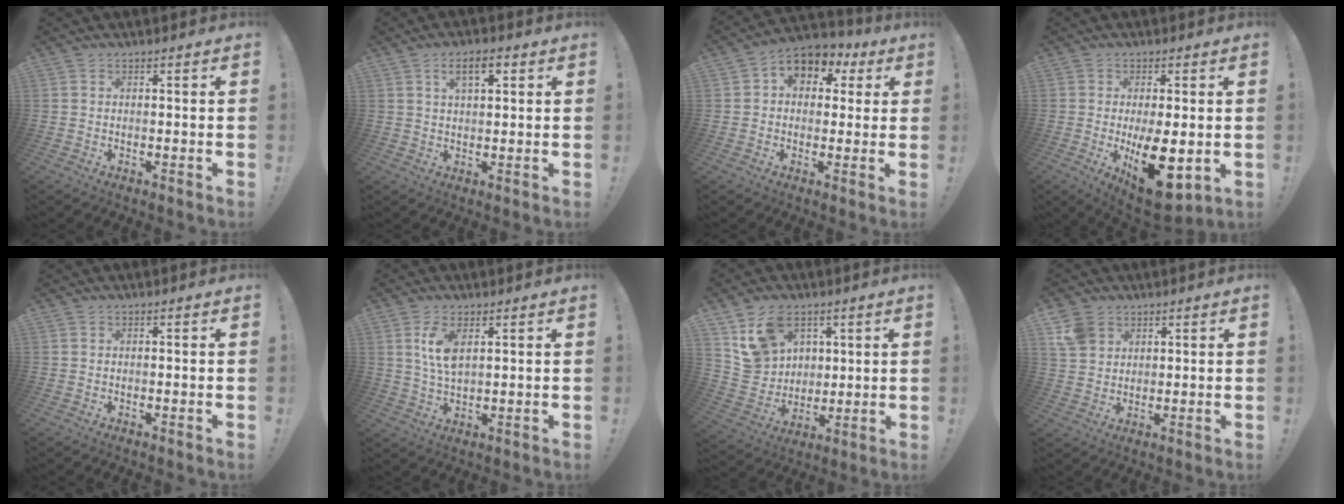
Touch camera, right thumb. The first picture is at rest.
{"total": 5.6, "force": [2.5, 2.1, 4.5], "torque": [-0.070, -0.001, 0.038]}
{"total": 8.0, "force": [2.4, 6.5, 3.9], "torque": [-0.050, -0.009, 0.048]}
{"total": 15.5, "force": [-2.9, 6.5, 13.7], "torque": [-0.210, -0.003, -0.026]}
{"total": 0.0}
{"total": 6.9, "force": [2.7, 2.8, 5.7], "torque": [-0.102, -0.013, 0.043]}
{"total": 13.5, "force": [7.4, 10.1, 4.9], "torque": [-0.090, -0.033, 0.152]}
{"total": 6.9, "force": [3.8, 5.1, 2.6], "torque": [-0.043, -0.010, 0.078]}